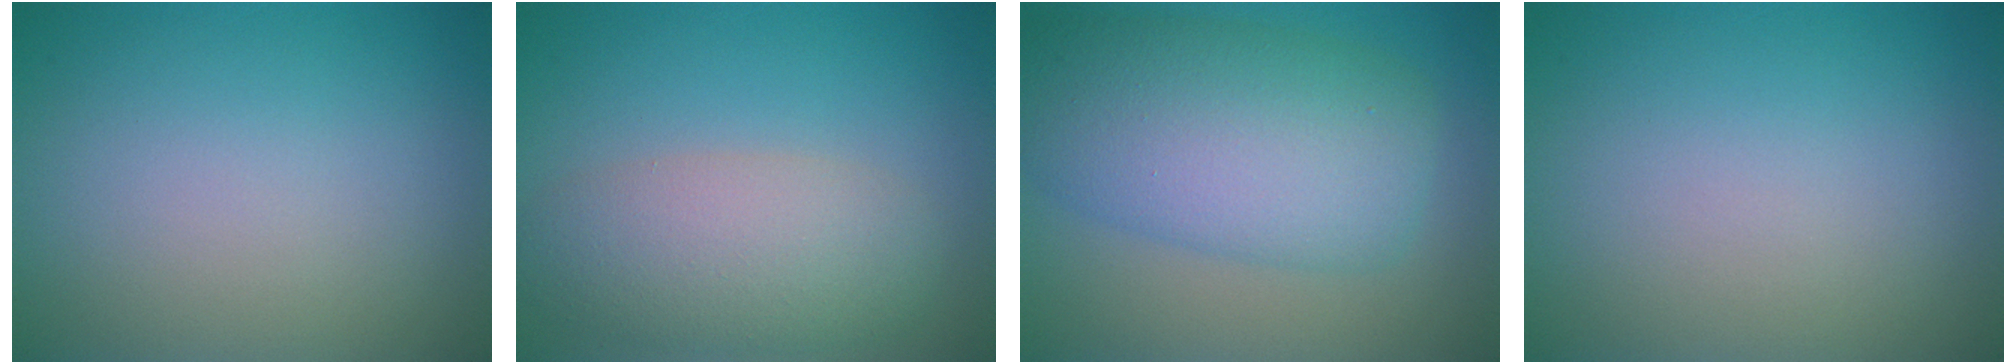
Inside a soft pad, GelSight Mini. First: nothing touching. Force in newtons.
{"total": 5.3, "press": 5.3, "slide": 0.2}
{"total": 9.2, "press": 9.2, "slide": 0.1}
{"total": 0.0}